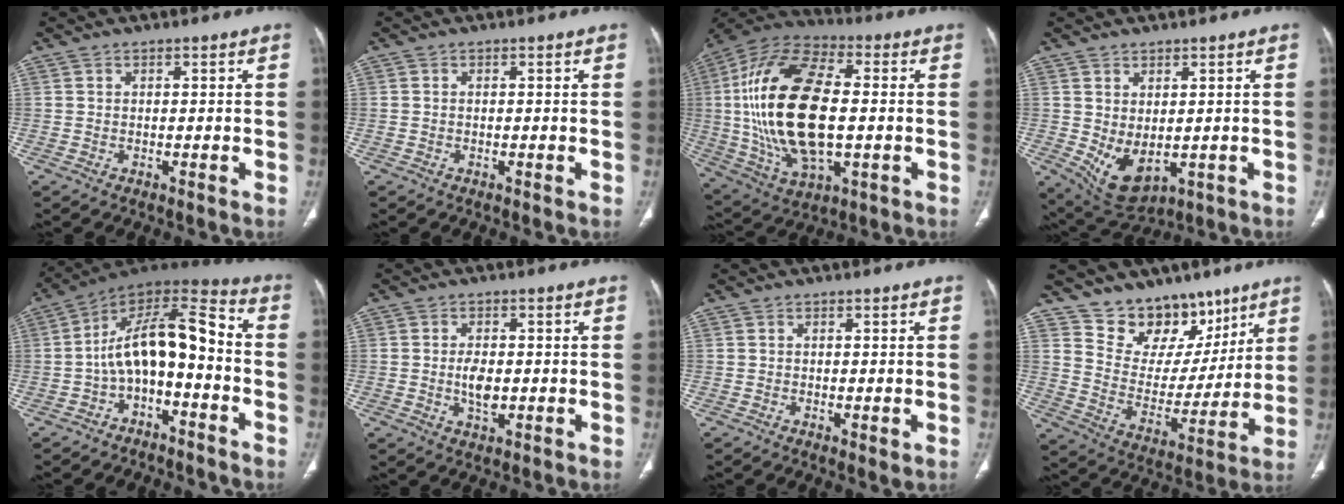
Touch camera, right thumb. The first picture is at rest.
{"total": 0.0}
{"total": 26.2, "force": [0.0, 13.1, 22.7], "torque": [-0.455, 0.007, 0.006]}
{"total": 7.9, "force": [-0.9, 4.5, 6.4], "torque": [-0.100, -0.007, 0.013]}
{"total": 14.0, "force": [-3.1, 6.6, 12.0], "torque": [-0.194, 0.094, -0.059]}
{"total": 4.5, "force": [-0.4, 2.5, 3.7], "torque": [-0.064, -0.003, -0.005]}
{"total": 2.1, "force": [-0.5, 0.7, 1.9], "torque": [-0.028, -0.008, -0.004]}
{"total": 15.2, "force": [10.9, 9.3, 4.9], "torque": [-0.015, -0.072, 0.195]}